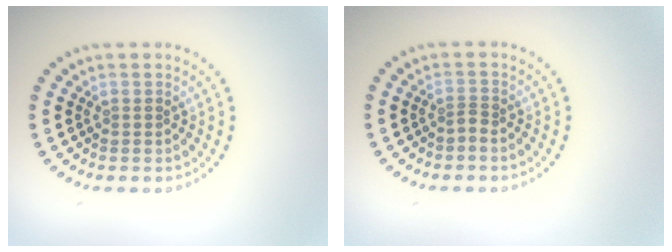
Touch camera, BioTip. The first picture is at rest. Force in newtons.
{"total": 0.5, "press": 0.3, "slide": 0.4}